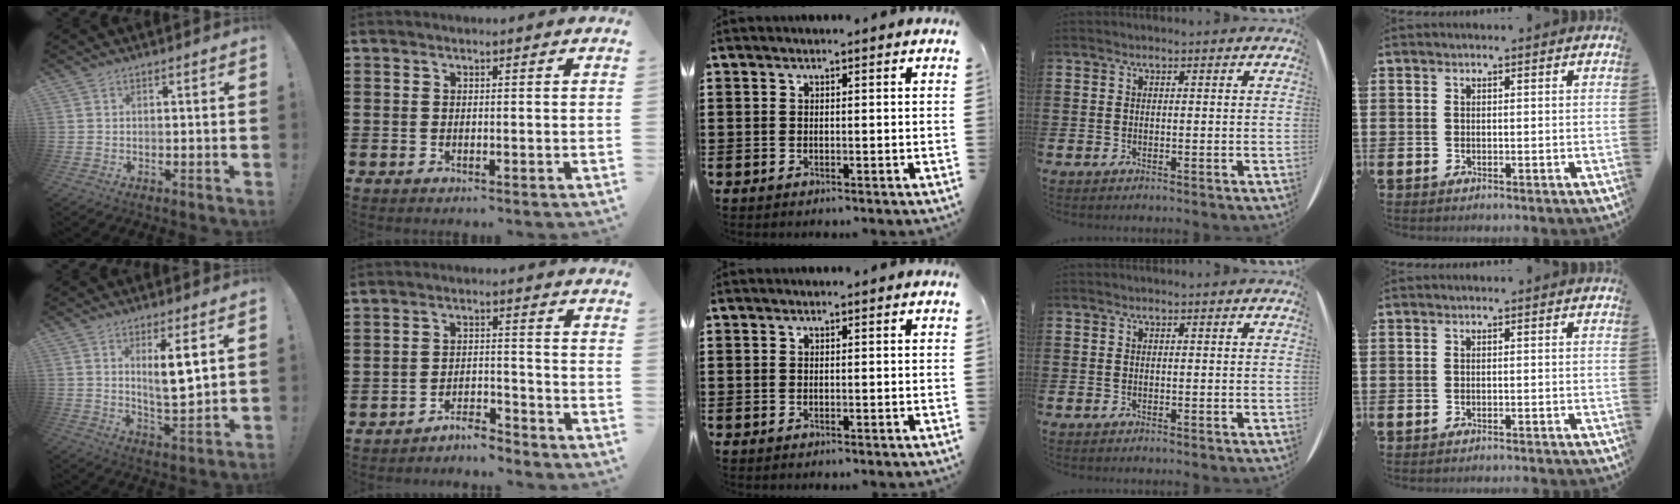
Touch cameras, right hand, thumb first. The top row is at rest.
{"thumb": {"total": 8.9, "force": [3.7, 1.5, 7.9], "torque": [-0.116, -0.022, 0.057]}, "index": {"total": 3.8, "force": [-3.8, 0.3, 0.3], "torque": [-0.011, 0.004, -0.080]}, "little": {"total": 0.5, "force": [-0.5, -0.2, 0.0], "torque": [0.000, -0.001, -0.011]}}